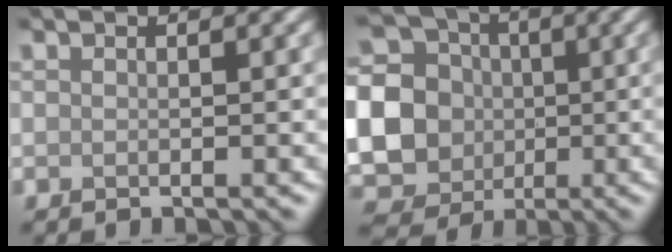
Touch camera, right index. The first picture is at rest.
{"total": 18.5, "force": [-1.0, 17.6, 5.9], "torque": [-0.171, -0.004, -0.057]}